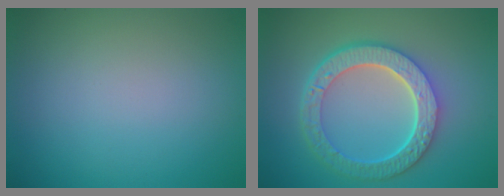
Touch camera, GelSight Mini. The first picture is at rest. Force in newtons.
{"total": 6.4, "press": 4.9, "slide": 4.1}